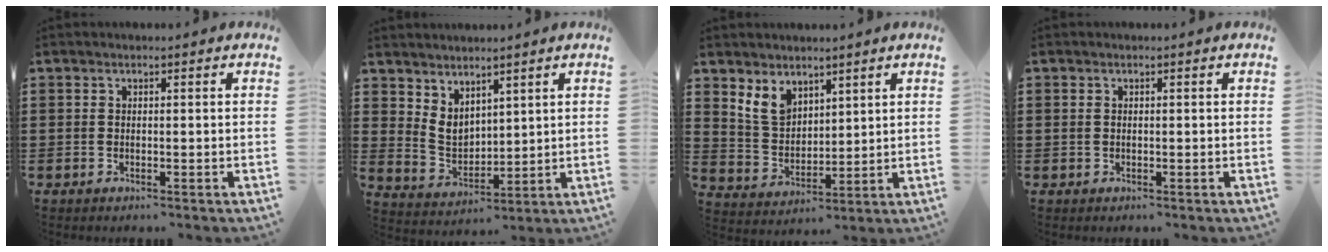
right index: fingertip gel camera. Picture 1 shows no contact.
{"total": 4.5, "force": [3.3, 2.7, 1.5], "torque": [-0.044, -0.007, 0.064]}
{"total": 5.6, "force": [3.8, 3.6, 2.0], "torque": [-0.059, 0.004, 0.073]}
{"total": 0.0}